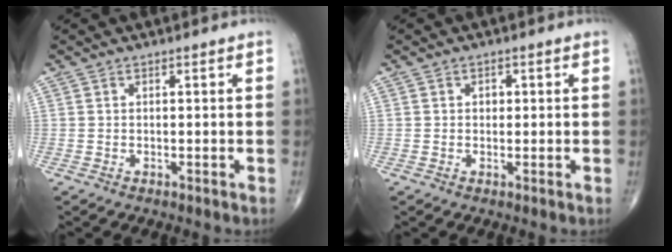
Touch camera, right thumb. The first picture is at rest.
{"total": 1.2, "force": [0.2, 1.0, 0.7], "torque": [-0.003, 0.003, 0.001]}